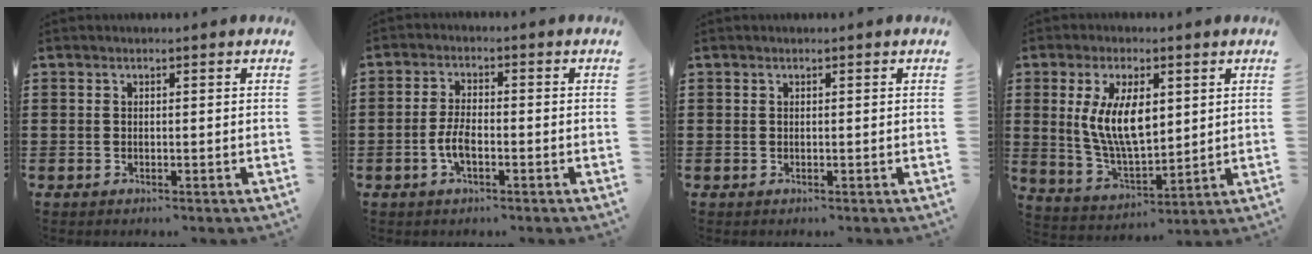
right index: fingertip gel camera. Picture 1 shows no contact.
{"total": 4.2, "force": [-1.5, 1.6, 3.5], "torque": [-0.083, 0.000, -0.034]}
{"total": 0.0}
{"total": 9.9, "force": [2.1, 4.6, 8.5], "torque": [-0.180, 0.008, 0.037]}